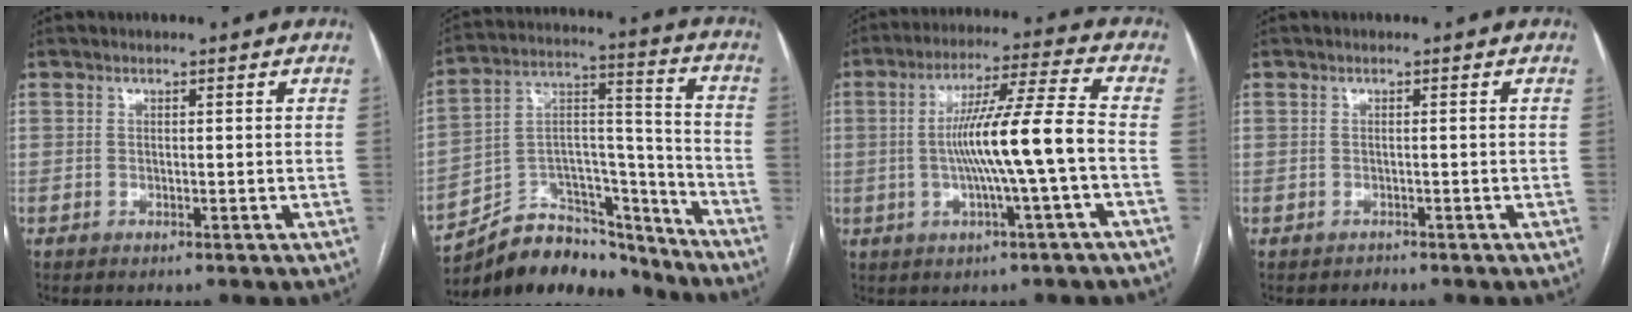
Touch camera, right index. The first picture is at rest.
{"total": 18.9, "force": [-16.9, 6.9, 5.1], "torque": [-0.097, 0.047, -0.275]}
{"total": 11.7, "force": [-1.6, -0.9, 11.5], "torque": [-0.204, 0.012, -0.028]}
{"total": 0.7, "force": [-0.5, 0.4, -0.2], "torque": [-0.002, 0.001, -0.011]}